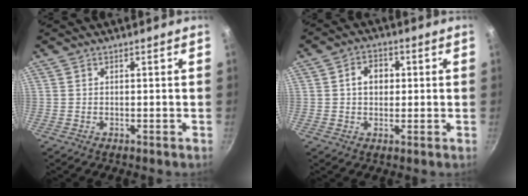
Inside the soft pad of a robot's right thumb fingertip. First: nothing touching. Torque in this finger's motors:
{"motor_torque": [-0.12, 0.16, 0.09, -0.04, 0.00]}